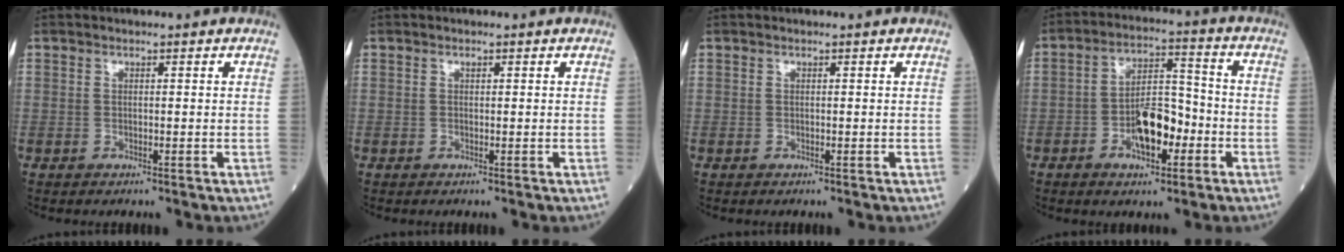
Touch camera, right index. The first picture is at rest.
{"total": 0.0}
{"total": 0.0}
{"total": 8.7, "force": [-3.2, 3.5, 7.3], "torque": [-0.132, 0.015, -0.053]}